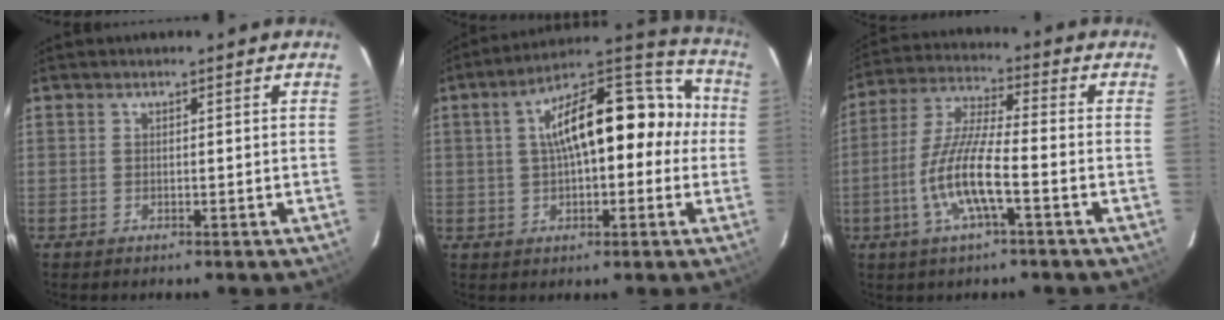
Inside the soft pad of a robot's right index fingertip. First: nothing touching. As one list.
[{"total": 18.3, "force": [1.0, 8.9, 15.9], "torque": [-0.253, 0.054, 0.015]}, {"total": 10.8, "force": [-3.8, 1.5, 10.0], "torque": [-0.213, -0.005, -0.076]}]